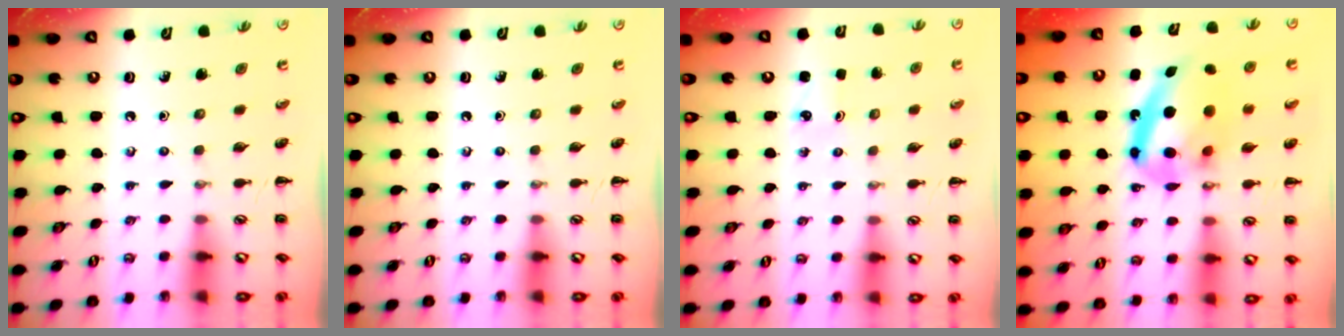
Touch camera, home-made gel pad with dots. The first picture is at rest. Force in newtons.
{"total": 0.0}
{"total": 1.8, "press": 1.7, "slide": 0.5}
{"total": 17.0, "press": 16.5, "slide": 4.2}